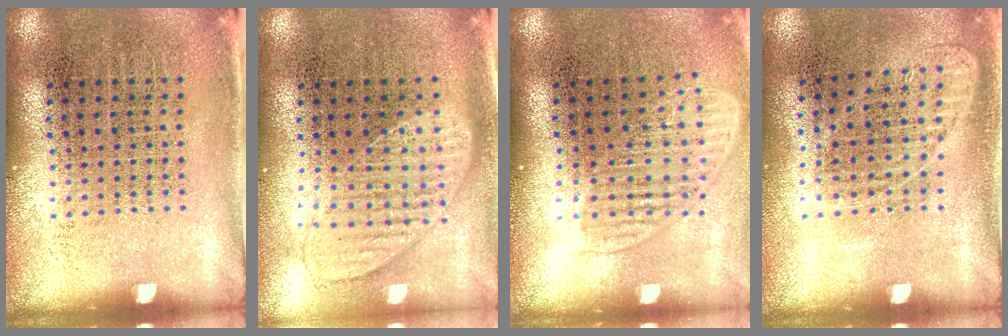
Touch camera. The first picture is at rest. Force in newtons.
{"total": 1.0, "press": 1.0, "slide": 0.2}
{"total": 1.5, "press": 1.3, "slide": 0.7}
{"total": 1.0, "press": 0.9, "slide": 0.3}